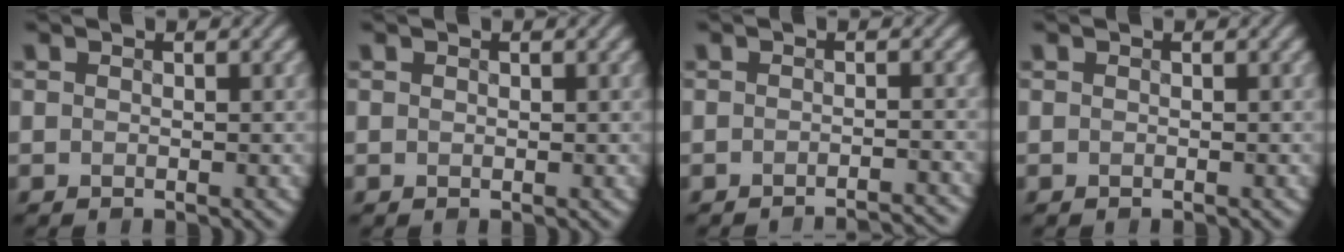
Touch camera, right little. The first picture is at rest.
{"total": 0.0}
{"total": 3.1, "force": [-2.9, 0.1, 0.8], "torque": [-0.012, 0.013, -0.035]}
{"total": 0.0}